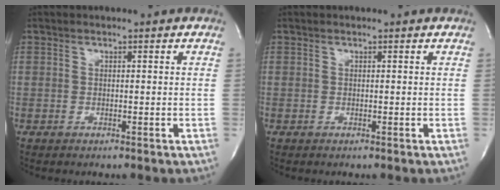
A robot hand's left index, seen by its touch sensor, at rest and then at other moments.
{"total": 0.0}